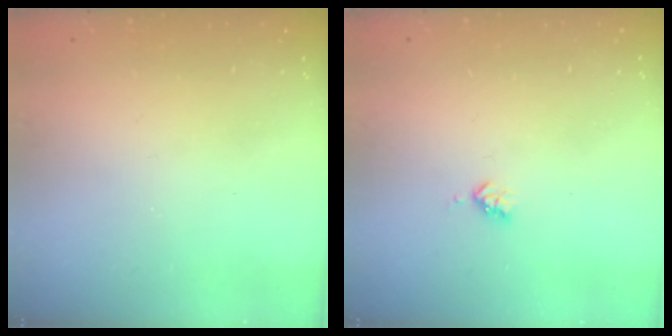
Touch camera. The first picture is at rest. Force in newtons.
{"total": 2.9, "press": 2.9, "slide": 0.5}